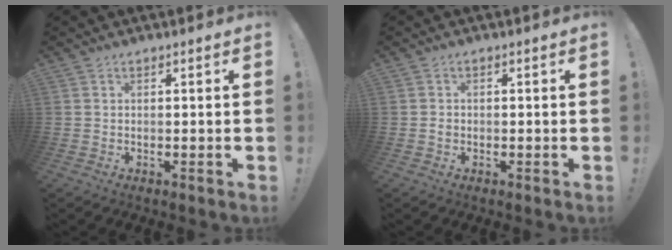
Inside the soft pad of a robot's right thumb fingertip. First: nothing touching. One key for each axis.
{"total": 0.7, "fx": -0.2, "fy": 0.6, "fz": 0.0, "tx": 0.001, "ty": 0.004, "tz": -0.005}